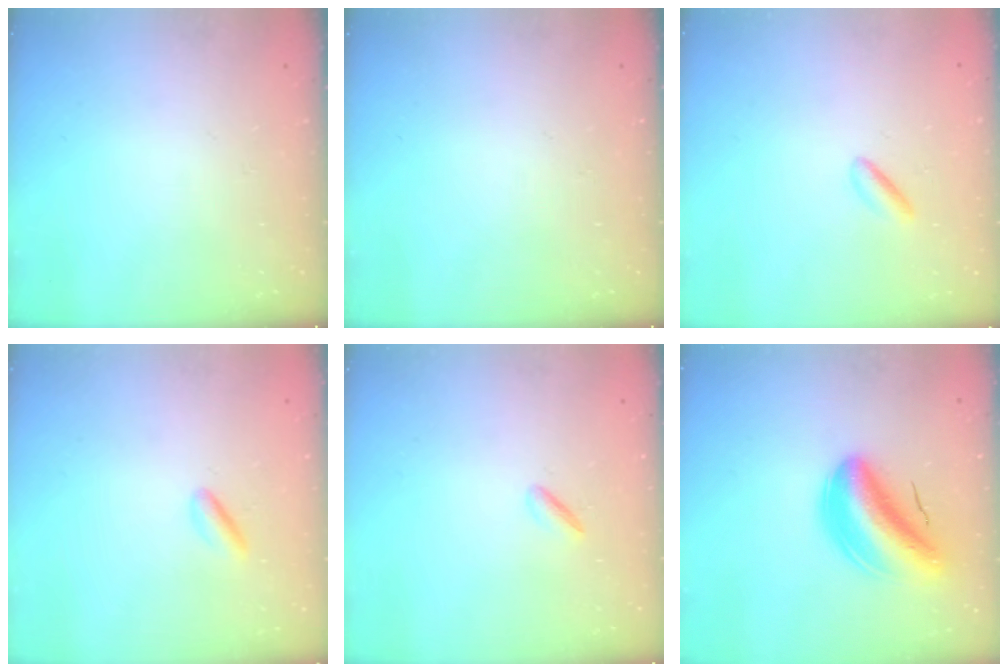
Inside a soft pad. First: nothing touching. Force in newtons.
{"total": 0.0}
{"total": 2.5, "press": 2.3, "slide": 0.9}
{"total": 2.2, "press": 2.2, "slide": 0.5}
{"total": 2.0, "press": 1.9, "slide": 0.7}
{"total": 8.9, "press": 8.3, "slide": 3.2}